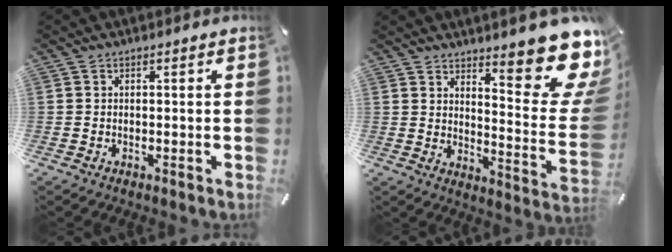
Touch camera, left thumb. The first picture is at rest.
{"total": 17.9, "force": [11.5, 5.6, 12.5], "torque": [-0.148, -0.107, 0.185]}